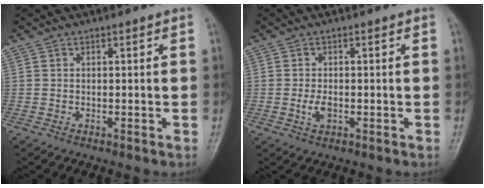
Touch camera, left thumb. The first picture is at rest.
{"total": 2.5, "force": [-0.6, 1.4, 2.0], "torque": [-0.040, -0.002, -0.011]}